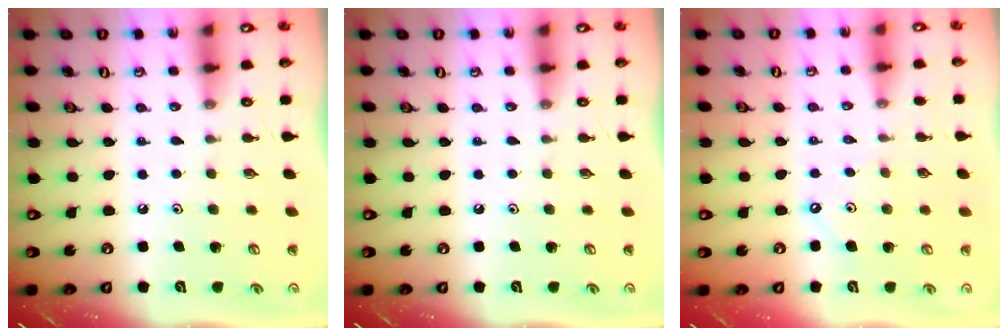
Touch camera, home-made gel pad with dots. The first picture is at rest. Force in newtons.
{"total": 0.0}
{"total": 2.8, "press": 2.8, "slide": 0.5}